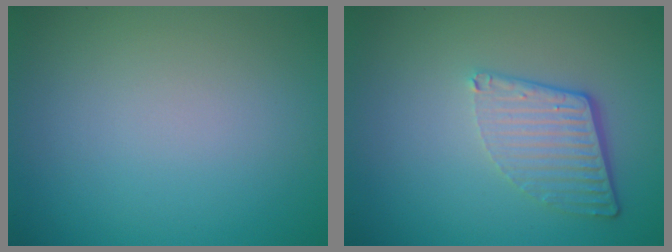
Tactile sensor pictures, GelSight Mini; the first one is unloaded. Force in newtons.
{"total": 4.1, "press": 2.9, "slide": 2.8}